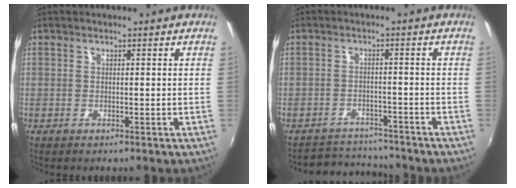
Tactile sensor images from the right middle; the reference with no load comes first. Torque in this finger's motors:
{"motor_torque": [0.07, -0.33, -0.27, -0.10]}